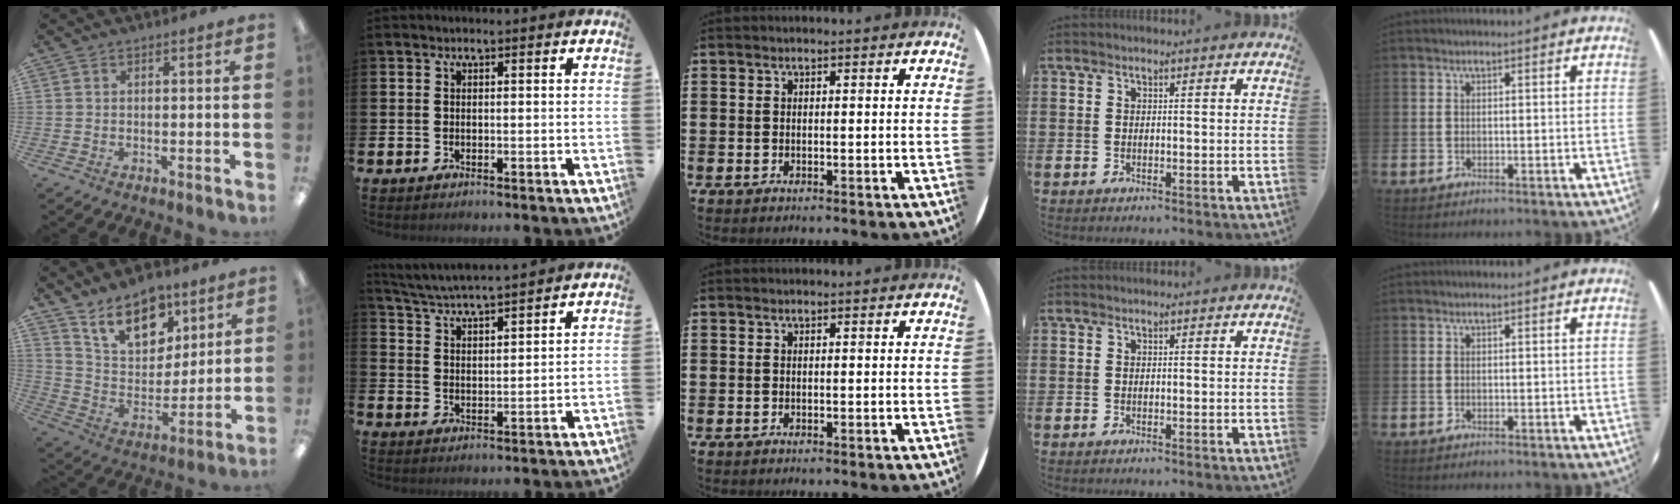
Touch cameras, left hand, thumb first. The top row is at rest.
{"thumb": {"total": 15.7, "force": [10.7, 8.5, 7.8], "torque": [-0.126, -0.051, 0.195]}, "index": {"total": 4.8, "force": [4.7, -0.1, 0.8], "torque": [-0.038, -0.032, 0.083]}}